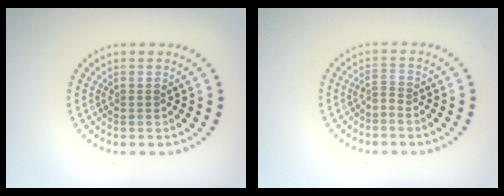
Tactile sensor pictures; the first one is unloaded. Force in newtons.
{"total": 0.6, "press": 0.1, "slide": 0.6}